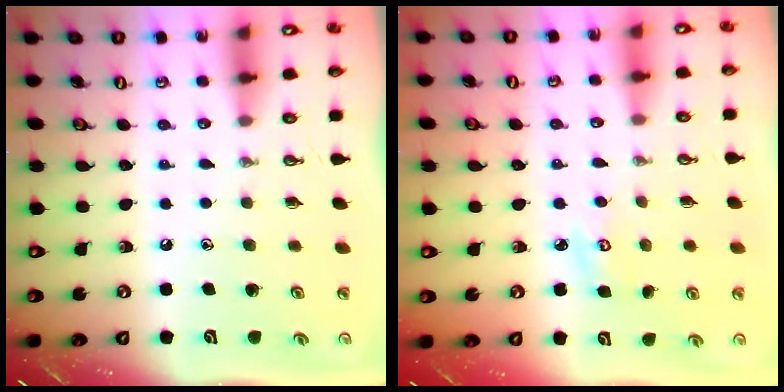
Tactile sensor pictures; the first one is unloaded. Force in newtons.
{"total": 4.7, "press": 4.7, "slide": 0.4}